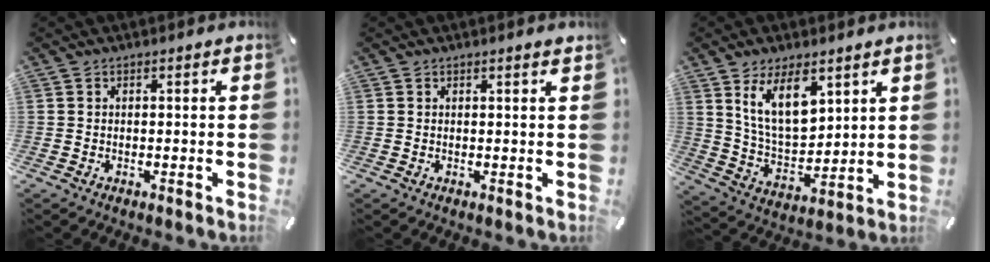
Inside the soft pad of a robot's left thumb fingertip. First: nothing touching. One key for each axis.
{"total": 0.8, "fx": 0.7, "fy": -0.1, "fz": 0.5, "tx": -0.009, "ty": -0.002, "tz": 0.012}
{"total": 13.6, "fx": 7.5, "fy": 7.2, "fz": 8.6, "tx": -0.170, "ty": -0.031, "tz": 0.136}